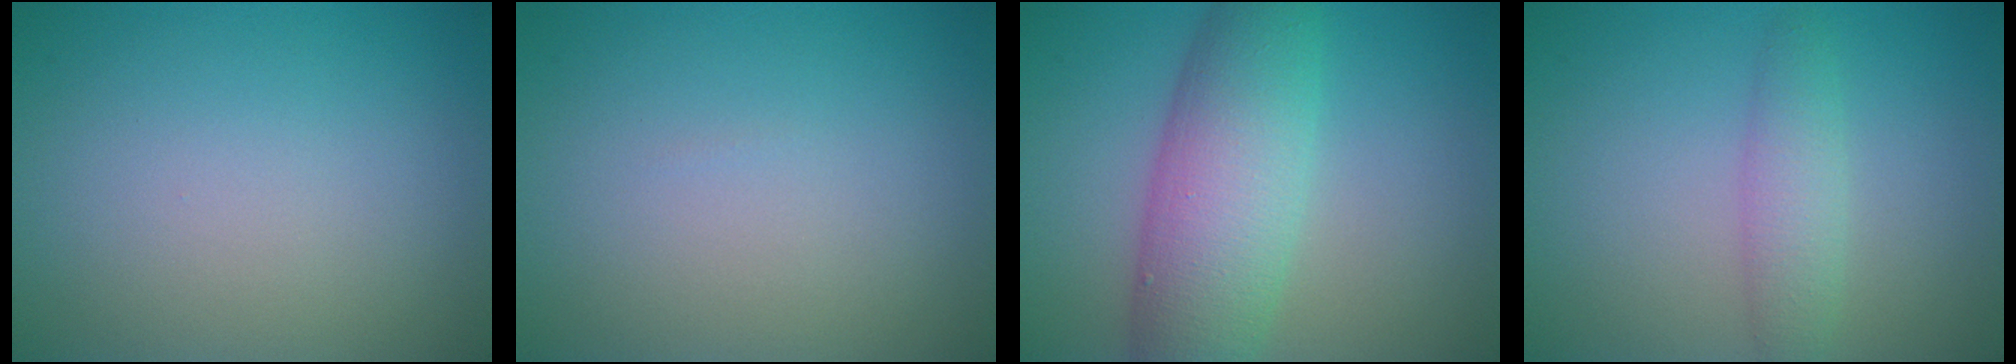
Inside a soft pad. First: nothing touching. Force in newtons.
{"total": 0.0}
{"total": 7.9, "press": 7.9, "slide": 0.2}
{"total": 2.4, "press": 2.4, "slide": 0.1}